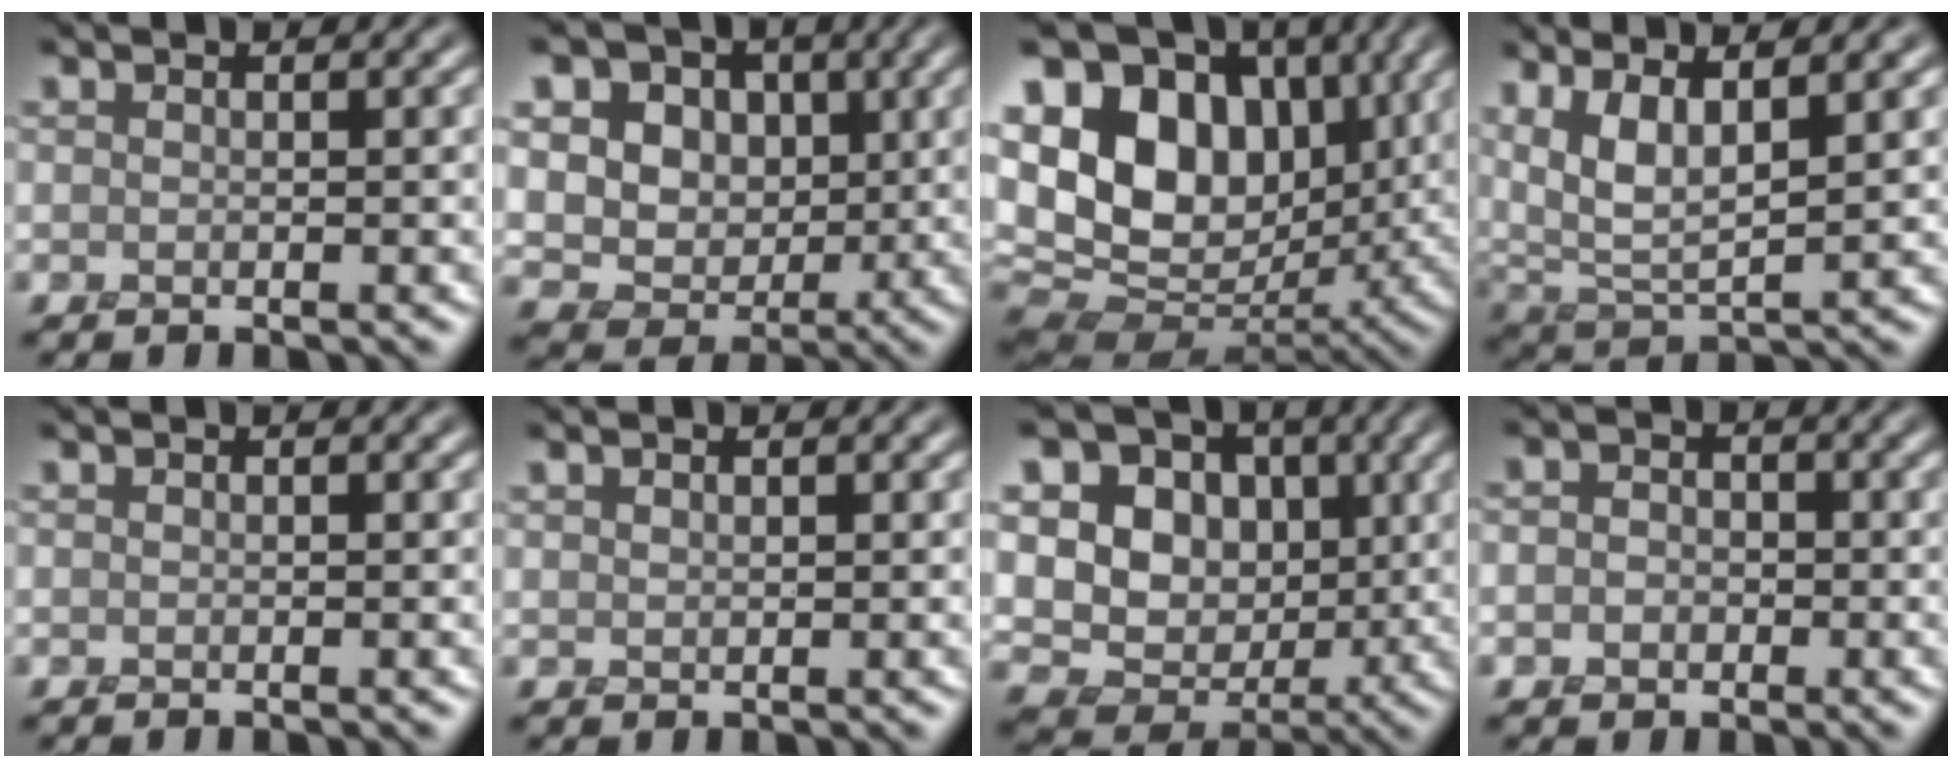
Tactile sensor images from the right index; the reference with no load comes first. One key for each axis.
{"total": 12.5, "fx": 2.6, "fy": 10.6, "fz": 6.2, "tx": -0.122, "ty": 0.032, "tz": 0.023}
{"total": 13.9, "fx": 3.5, "fy": 9.4, "fz": 9.7, "tx": -0.188, "ty": 0.009, "tz": 0.062}
{"total": 6.3, "fx": 2.9, "fy": 2.0, "fz": 5.3, "tx": -0.117, "ty": 0.007, "tz": 0.057}
{"total": 0.0}
{"total": 0.6, "fx": 0.5, "fy": 0.3, "fz": 0.2, "tx": -0.005, "ty": -0.001, "tz": 0.013}
{"total": 14.0, "fx": 2.3, "fy": 11.6, "fz": 7.4, "tx": -0.154, "ty": 0.035, "tz": 0.026}
{"total": 2.1, "fx": -0.7, "fy": 1.8, "fz": 0.7, "tx": 0.005, "ty": -0.005, "tz": -0.021}